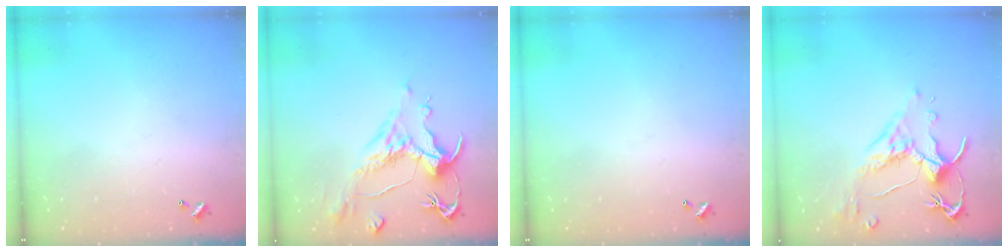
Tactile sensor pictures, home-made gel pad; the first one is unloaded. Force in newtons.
{"total": 1.6, "press": 0.7, "slide": 1.4}
{"total": 0.0}
{"total": 2.5, "press": 2.1, "slide": 1.3}